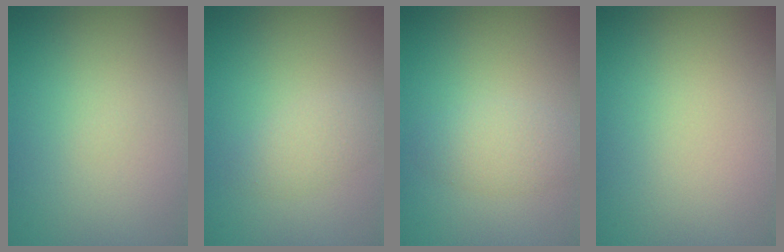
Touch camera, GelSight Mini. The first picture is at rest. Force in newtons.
{"total": 1.7, "press": 1.7, "slide": 0.1}
{"total": 2.1, "press": 2.1, "slide": 0.1}
{"total": 0.0}